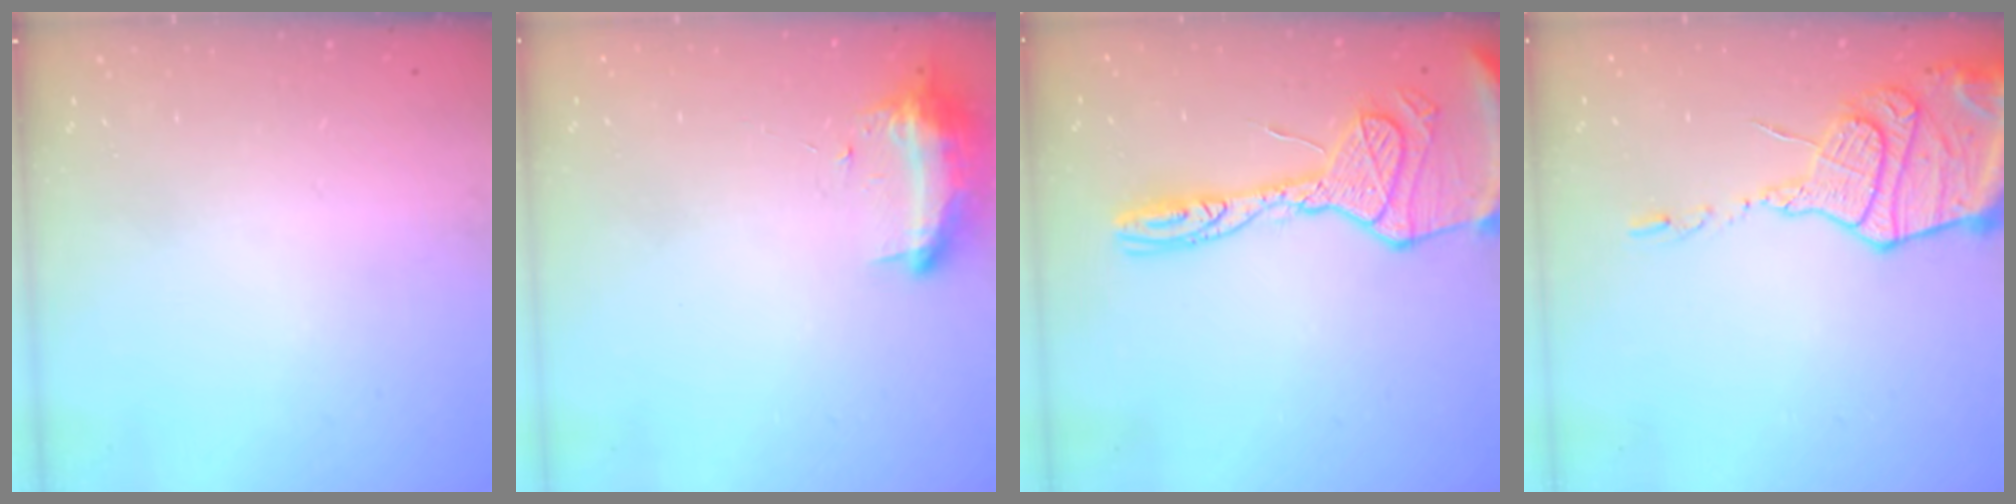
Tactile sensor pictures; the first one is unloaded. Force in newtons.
{"total": 9.9, "press": 9.8, "slide": 1.0}
{"total": 17.8, "press": 17.7, "slide": 1.7}
{"total": 16.4, "press": 16.3, "slide": 1.7}